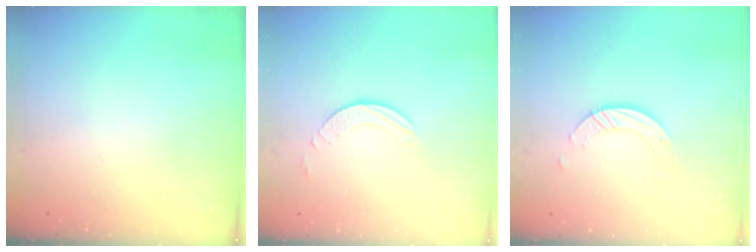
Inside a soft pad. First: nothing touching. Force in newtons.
{"total": 2.3, "press": 2.3, "slide": 0.2}
{"total": 4.0, "press": 4.0, "slide": 0.3}